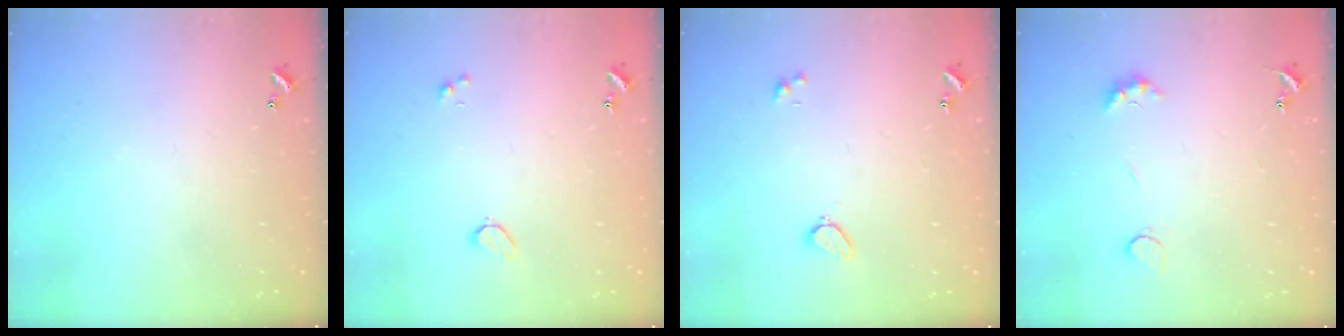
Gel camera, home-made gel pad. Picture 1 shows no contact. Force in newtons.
{"total": 1.5, "press": 1.4, "slide": 0.6}
{"total": 2.8, "press": 2.7, "slide": 0.6}
{"total": 4.9, "press": 4.9, "slide": 0.8}